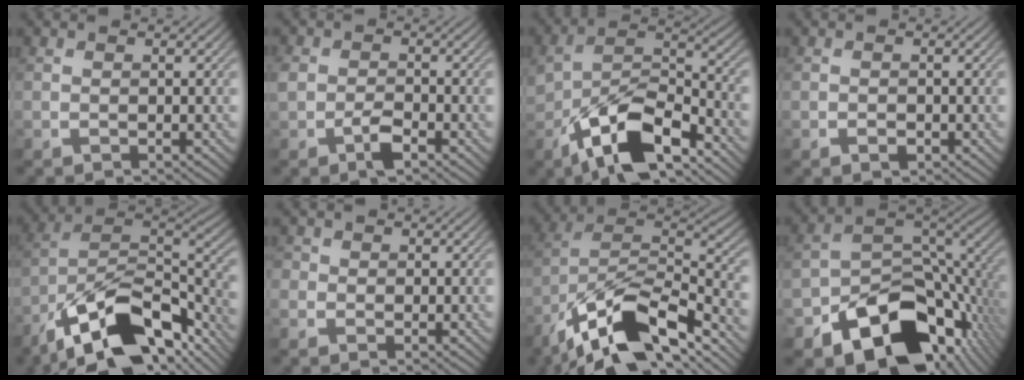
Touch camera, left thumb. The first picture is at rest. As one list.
[{"total": 3.2, "force": [-1.6, 1.8, 2.2], "torque": [-0.048, -0.003, -0.032]}, {"total": 12.1, "force": [-6.5, 5.6, 8.5], "torque": [-0.169, -0.028, -0.118]}, {"total": 1.1, "force": [-0.6, 0.7, 0.6], "torque": [-0.008, -0.003, -0.010]}, {"total": 17.3, "force": [-11.2, 7.3, 11.1], "torque": [-0.218, -0.014, -0.200]}, {"total": 1.3, "force": [0.1, 1.3, 0.2], "torque": [-0.003, 0.001, -0.006]}, {"total": 16.2, "force": [-10.5, 6.0, 10.9], "torque": [-0.222, -0.008, -0.191]}, {"total": 15.0, "force": [-8.0, 9.2, 8.8], "torque": [-0.134, -0.028, -0.133]}]